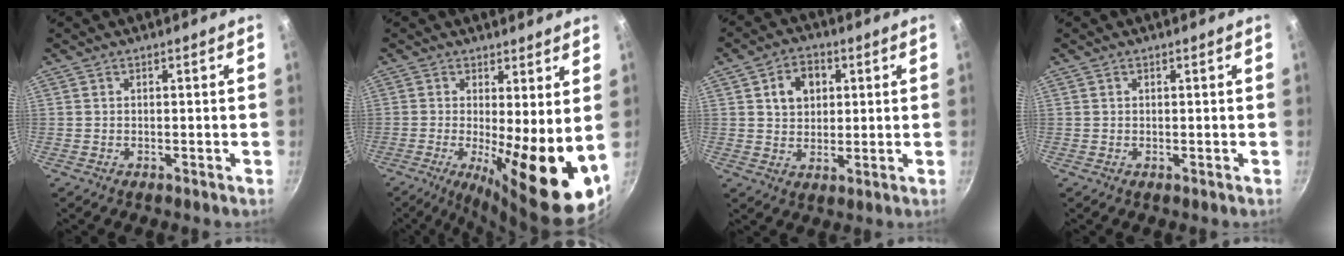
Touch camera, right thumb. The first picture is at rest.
{"total": 15.0, "force": [-1.0, 3.9, 14.4], "torque": [-0.194, -0.022, -0.010]}
{"total": 7.5, "force": [2.3, 5.8, 4.2], "torque": [-0.043, 0.002, 0.035]}
{"total": 0.0}